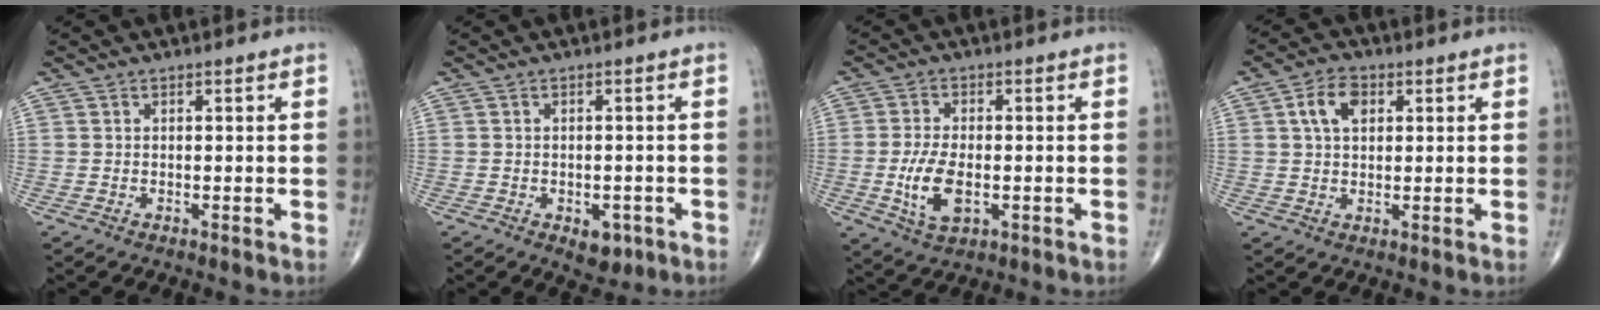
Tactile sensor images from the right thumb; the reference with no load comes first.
{"total": 4.1, "force": [-1.8, 2.5, 2.7], "torque": [-0.020, 0.005, -0.016]}
{"total": 8.1, "force": [-1.6, 4.1, 6.8], "torque": [-0.133, -0.003, -0.025]}
{"total": 6.0, "force": [1.9, 3.8, 4.3], "torque": [-0.069, 0.005, 0.032]}